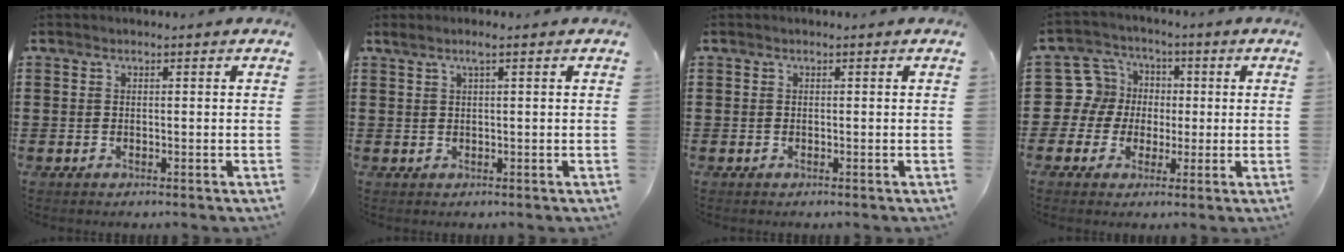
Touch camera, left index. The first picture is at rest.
{"total": 1.9, "force": [0.8, 0.1, 1.7], "torque": [-0.034, 0.000, 0.014]}
{"total": 0.0}
{"total": 8.8, "force": [0.7, 8.5, 2.1], "torque": [-0.082, 0.007, 0.015]}